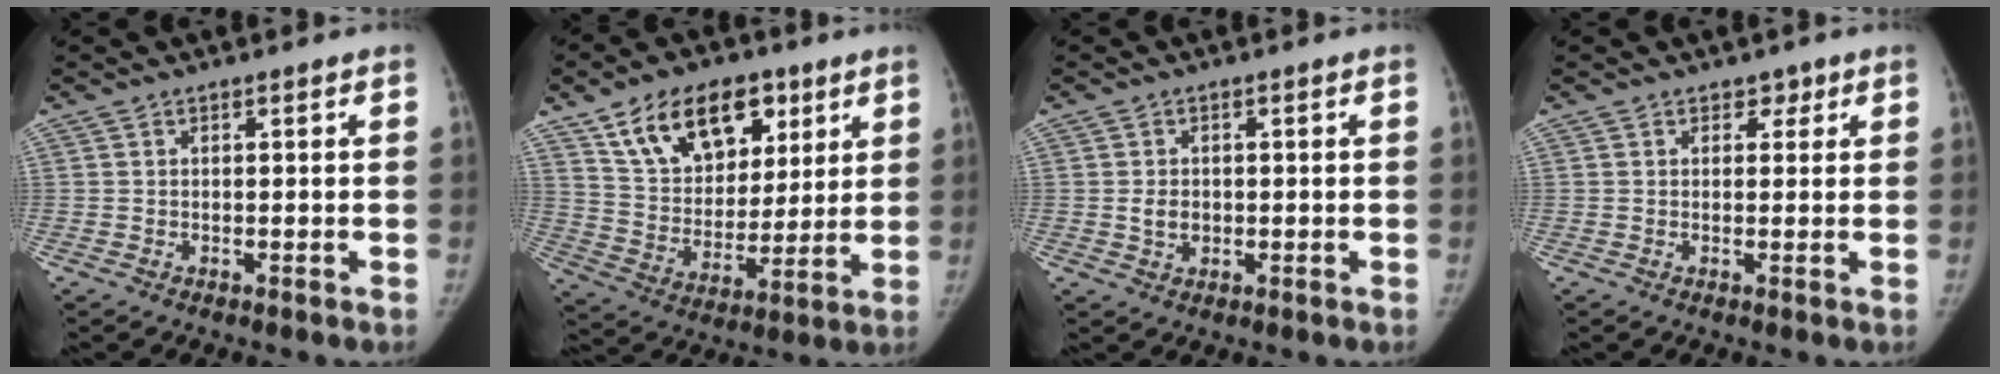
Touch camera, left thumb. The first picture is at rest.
{"total": 18.8, "force": [10.0, 11.9, 10.5], "torque": [-0.128, -0.031, 0.177]}
{"total": 3.0, "force": [-0.1, 2.4, 1.9], "torque": [-0.024, 0.001, 0.001]}
{"total": 1.9, "force": [1.1, 1.4, 0.5], "torque": [0.013, -0.004, 0.010]}